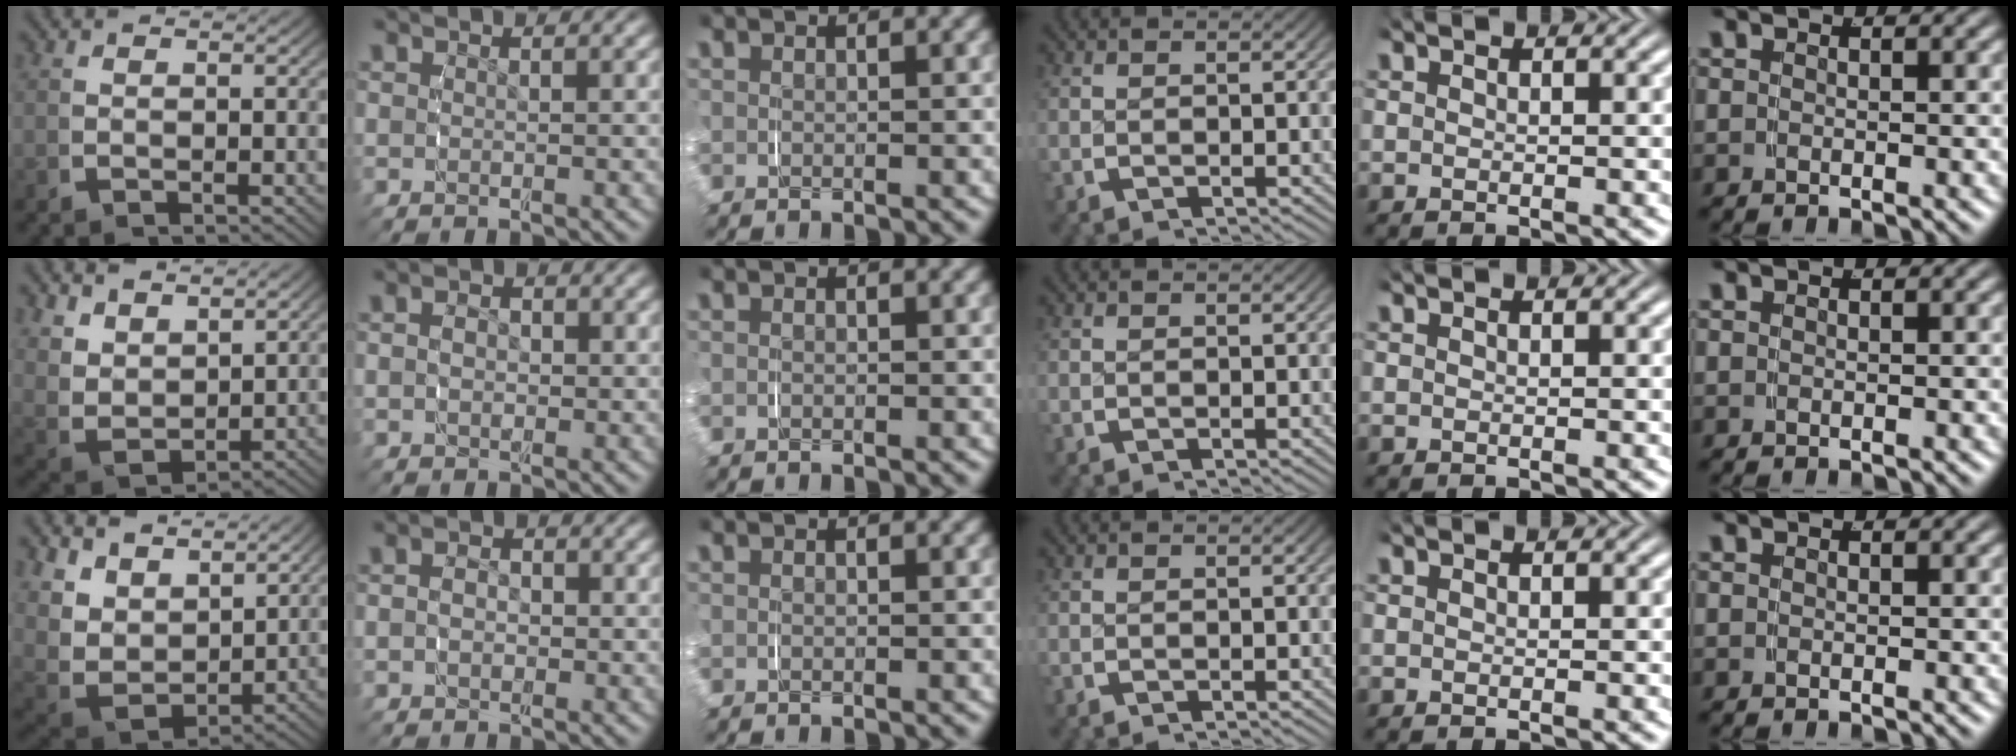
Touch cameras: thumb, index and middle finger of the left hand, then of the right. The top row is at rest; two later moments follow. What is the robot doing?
{"motion": "grasp_and_lifting", "object": "scarf"}